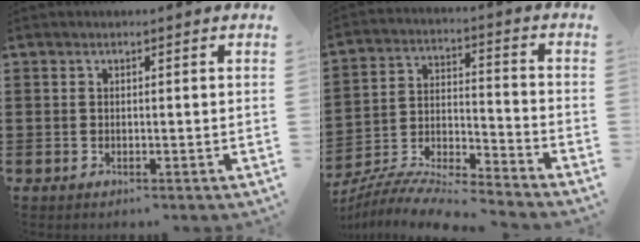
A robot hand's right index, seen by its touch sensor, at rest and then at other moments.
{"total": 7.4, "force": [-7.2, 0.3, 1.9], "torque": [-0.046, -0.005, -0.146]}